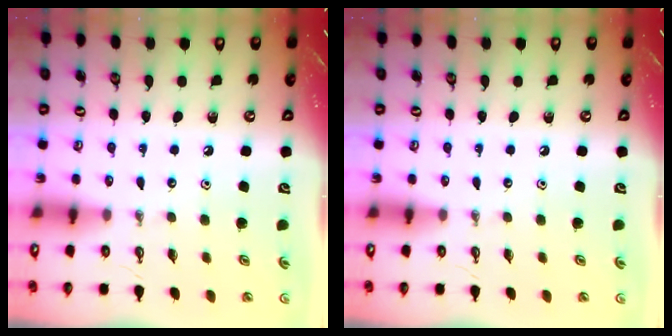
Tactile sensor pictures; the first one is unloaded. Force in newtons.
{"total": 0.0}